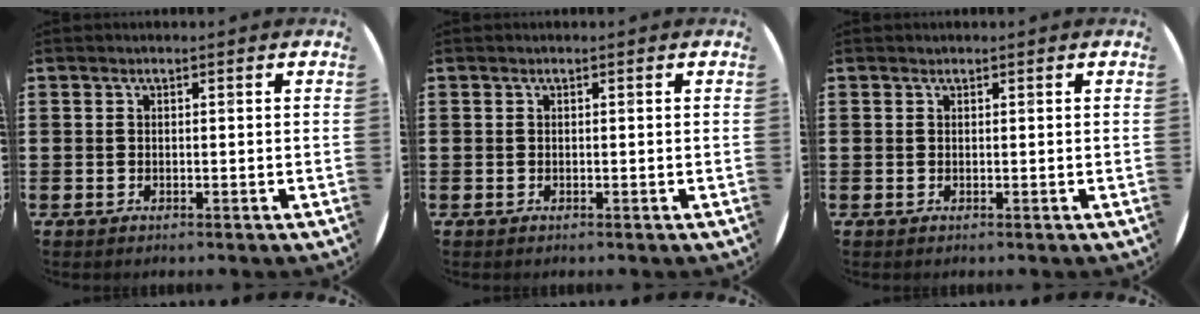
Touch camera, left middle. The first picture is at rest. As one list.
[{"total": 0.0}, {"total": 0.0}]